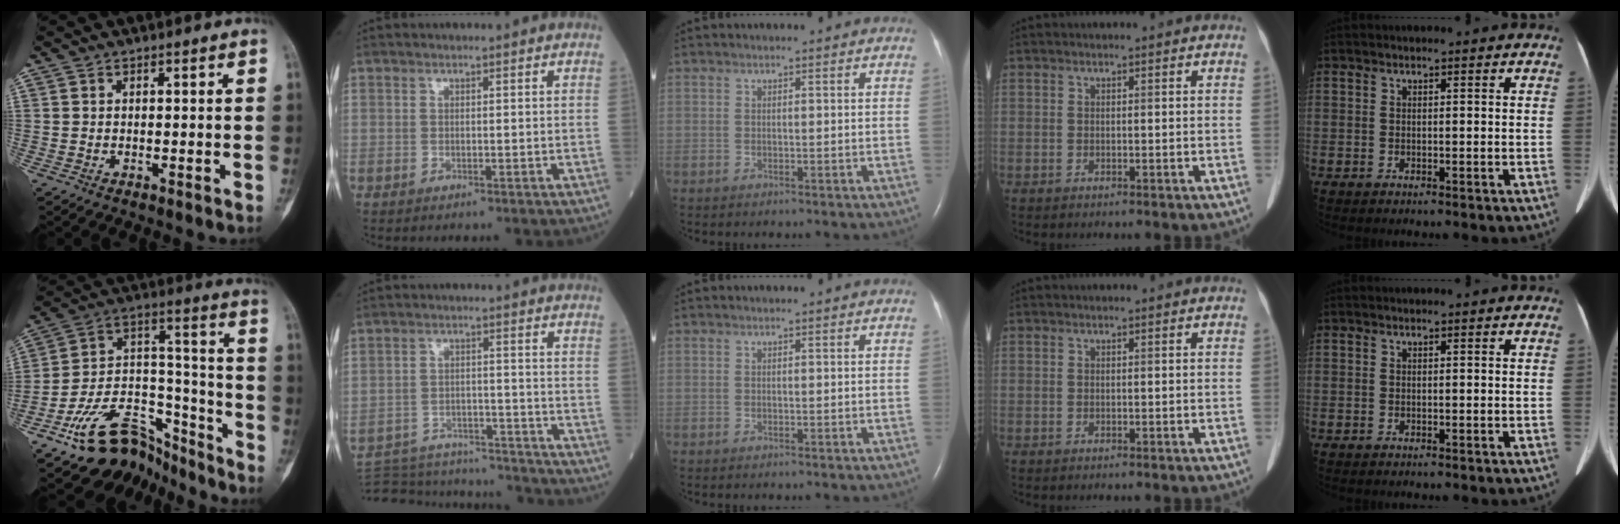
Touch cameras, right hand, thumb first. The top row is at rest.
{"thumb": {"total": 18.6, "force": [-14.8, 9.2, 6.4], "torque": [-0.069, 0.137, -0.251]}, "index": {"total": 17.8, "force": [-17.1, 3.1, 3.7], "torque": [-0.079, 0.008, -0.240]}}